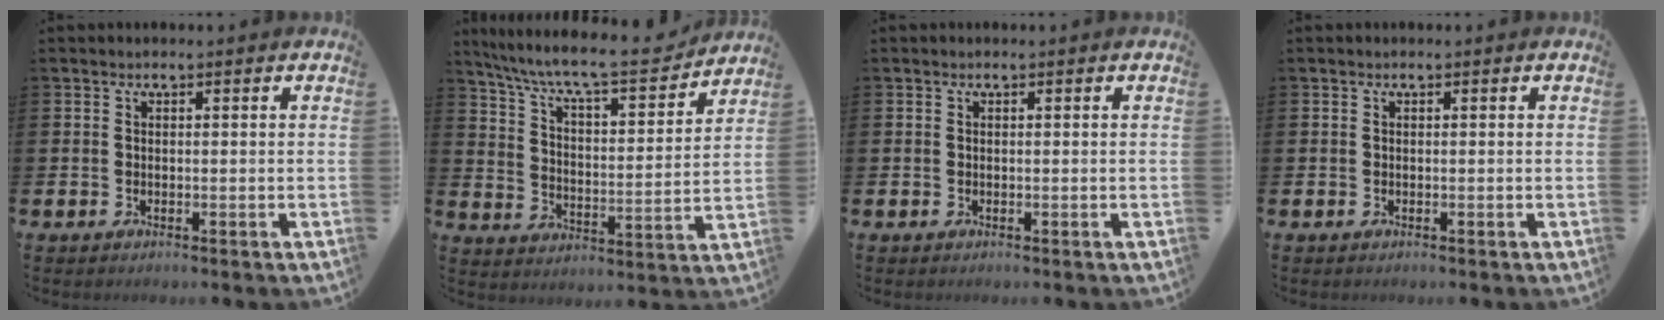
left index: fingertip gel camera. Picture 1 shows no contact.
{"total": 9.5, "force": [8.5, 1.4, 3.8], "torque": [-0.105, -0.059, 0.142]}
{"total": 0.0}
{"total": 0.0}